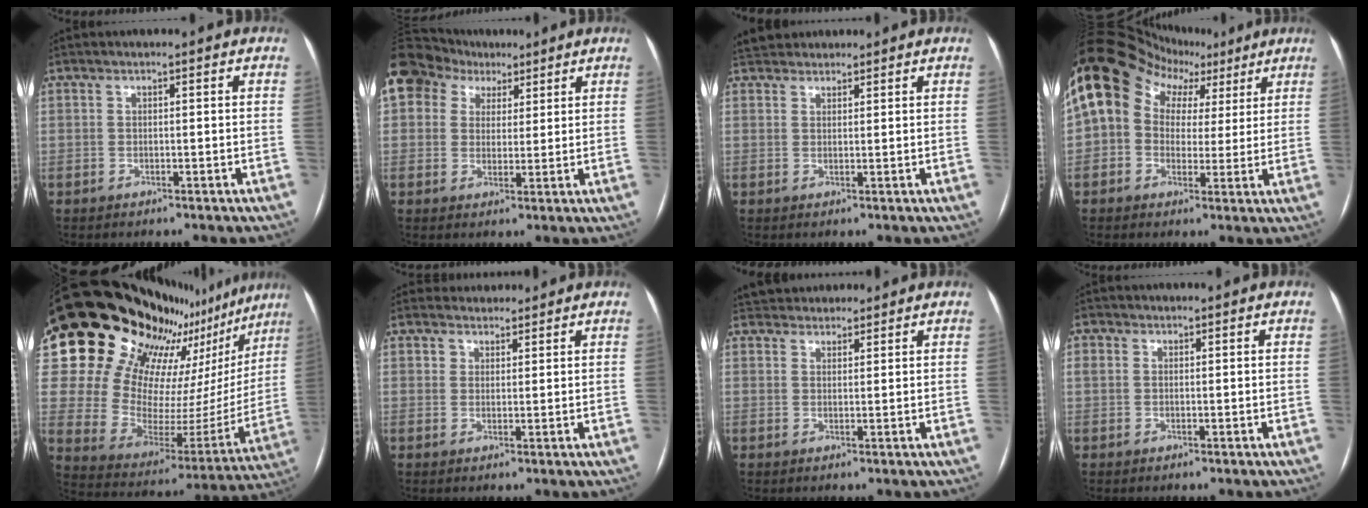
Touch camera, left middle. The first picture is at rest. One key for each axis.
{"total": 20.0, "fx": 10.6, "fy": 15.0, "fz": 8.1, "tx": -0.248, "ty": 0.096, "tz": 0.199}
{"total": 4.4, "fx": 4.0, "fy": 1.7, "fz": 0.8, "tx": -0.014, "ty": 0.029, "tz": 0.072}
{"total": 16.1, "fx": 6.6, "fy": 12.2, "fz": 8.2, "tx": -0.155, "ty": 0.086, "tz": 0.107}
{"total": 32.2, "fx": 25.1, "fy": 10.6, "fz": 17.0, "tx": -0.295, "ty": -0.049, "tz": 0.353}
{"total": 3.2, "fx": 2.8, "fy": 1.7, "fz": -0.3, "tx": 0.015, "ty": 0.011, "tz": 0.041}
{"total": 5.8, "fx": 5.2, "fy": 2.3, "fz": 0.9, "tx": -0.007, "ty": 0.031, "tz": 0.084}
{"total": 1.7, "fx": 0.6, "fy": 1.4, "fz": 0.8, "tx": -0.025, "ty": 0.013, "tz": 0.014}